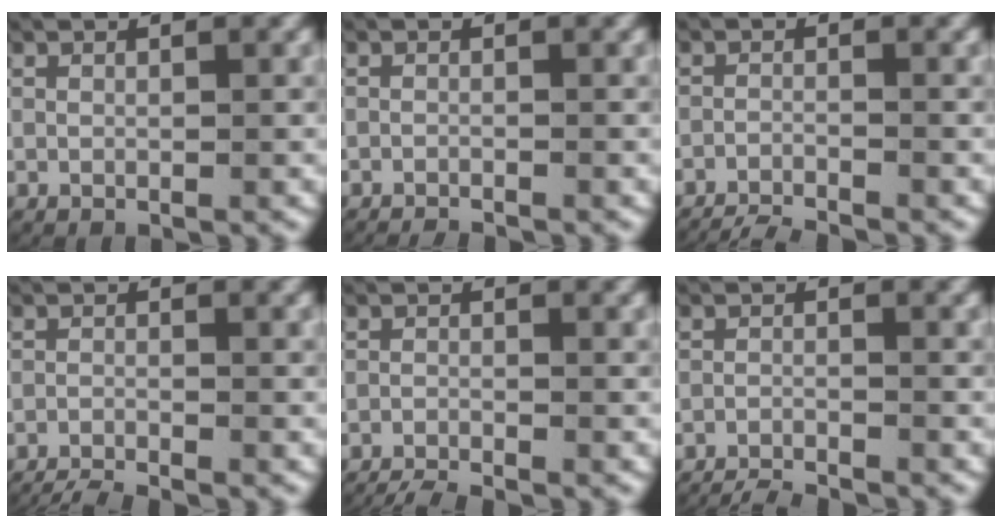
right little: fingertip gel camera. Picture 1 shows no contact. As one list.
[{"total": 2.1, "force": [-2.1, 0.2, 0.0], "torque": [-0.006, -0.009, -0.031]}, {"total": 6.8, "force": [-6.7, 1.4, 0.7], "torque": [-0.016, -0.022, -0.100]}, {"total": 5.6, "force": [-5.5, 1.2, 0.8], "torque": [-0.017, -0.019, -0.082]}, {"total": 5.3, "force": [-5.1, 1.2, 0.8], "torque": [-0.017, -0.018, -0.077]}, {"total": 5.4, "force": [-5.3, 1.0, 0.5], "torque": [-0.015, -0.020, -0.079]}]